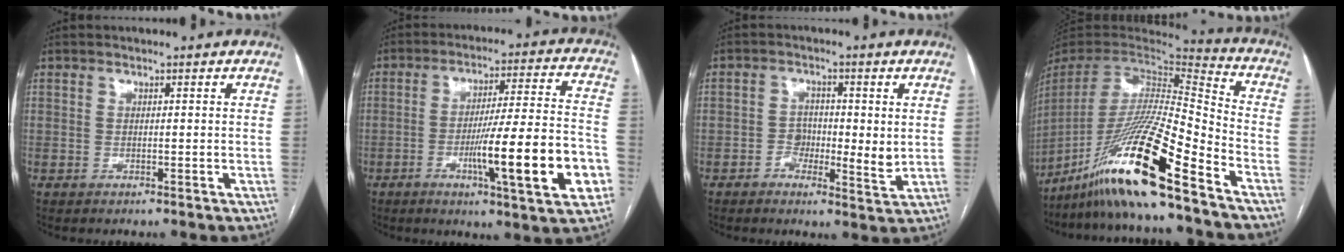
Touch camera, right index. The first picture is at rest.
{"total": 17.1, "force": [-5.4, 0.8, 16.2], "torque": [-0.229, 0.000, -0.075]}
{"total": 5.1, "force": [-0.4, 2.8, 4.3], "torque": [-0.063, 0.000, -0.010]}
{"total": 22.9, "force": [-15.9, -0.2, 16.4], "torque": [-0.339, -0.030, -0.298]}